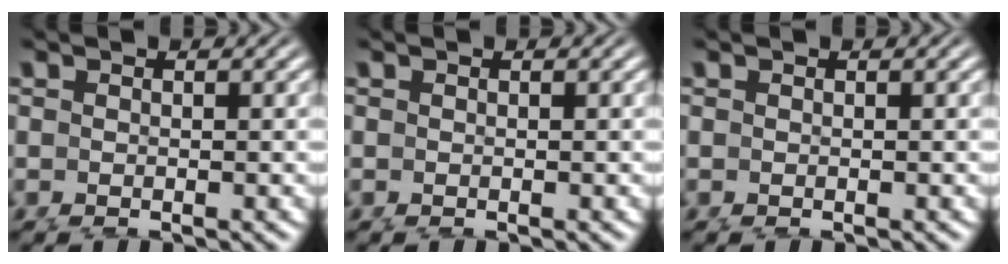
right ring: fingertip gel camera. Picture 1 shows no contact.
{"total": 0.0}
{"total": 0.0}